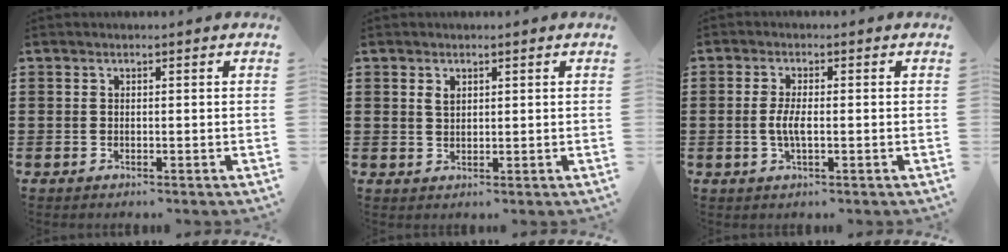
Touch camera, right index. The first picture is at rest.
{"total": 1.4, "force": [0.7, 0.9, 0.8], "torque": [-0.019, 0.004, 0.013]}
{"total": 3.4, "force": [-0.6, 0.9, 3.2], "torque": [-0.079, -0.007, -0.019]}